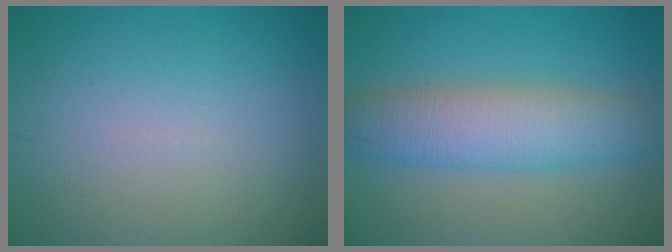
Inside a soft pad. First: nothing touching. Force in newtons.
{"total": 6.3, "press": 6.3, "slide": 0.3}